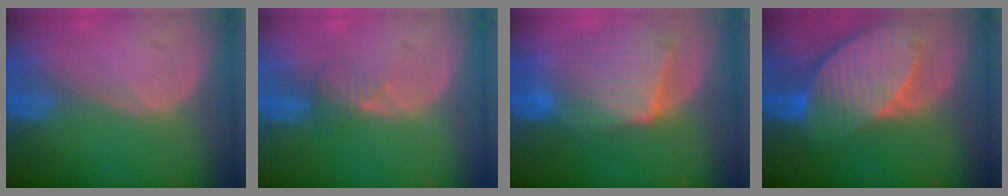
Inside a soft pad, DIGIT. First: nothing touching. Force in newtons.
{"total": 2.1, "press": 2.1, "slide": 0.2}
{"total": 10.3, "press": 9.1, "slide": 4.9}
{"total": 10.5, "press": 9.1, "slide": 5.1}